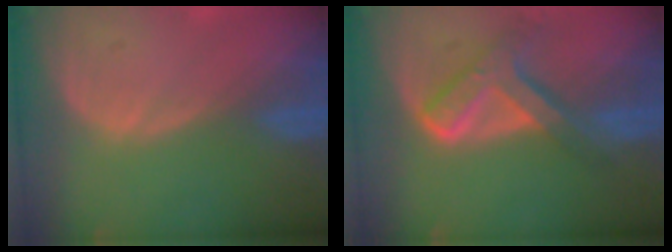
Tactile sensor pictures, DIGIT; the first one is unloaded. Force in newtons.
{"total": 7.7, "press": 6.5, "slide": 4.2}